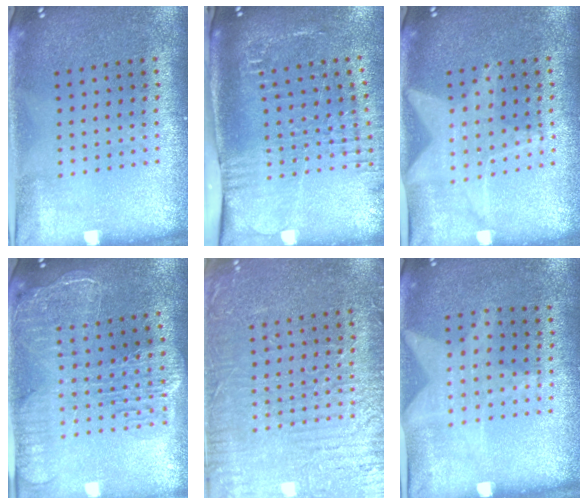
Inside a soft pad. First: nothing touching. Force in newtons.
{"total": 2.6, "press": 2.1, "slide": 1.6}
{"total": 1.5, "press": 1.5, "slide": 0.3}
{"total": 2.5, "press": 2.2, "slide": 1.2}
{"total": 5.8, "press": 5.7, "slide": 0.8}
{"total": 1.2, "press": 0.9, "slide": 0.8}